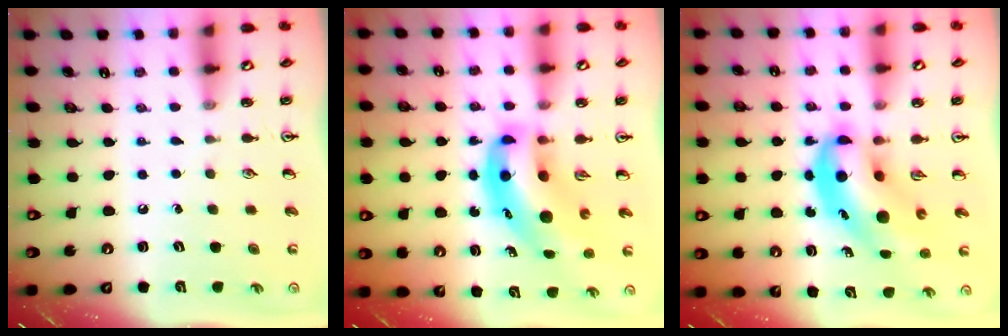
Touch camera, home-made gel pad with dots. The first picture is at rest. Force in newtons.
{"total": 11.9, "press": 11.4, "slide": 3.2}
{"total": 9.5, "press": 9.1, "slide": 2.7}